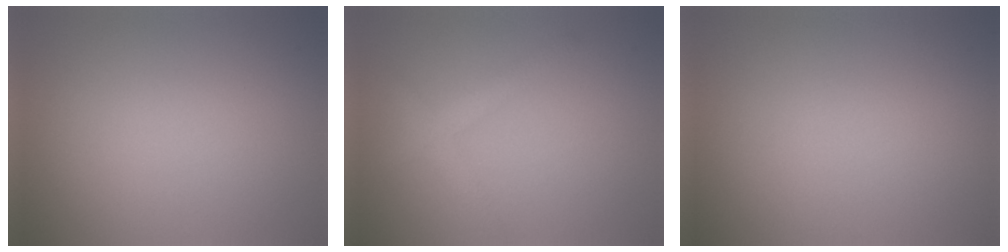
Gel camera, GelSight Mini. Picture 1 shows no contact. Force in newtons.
{"total": 2.2, "press": 2.2, "slide": 0.1}
{"total": 0.0}